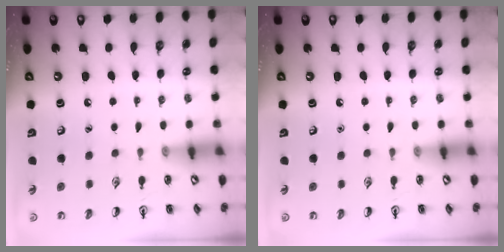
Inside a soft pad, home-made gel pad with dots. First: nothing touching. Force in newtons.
{"total": 0.0}